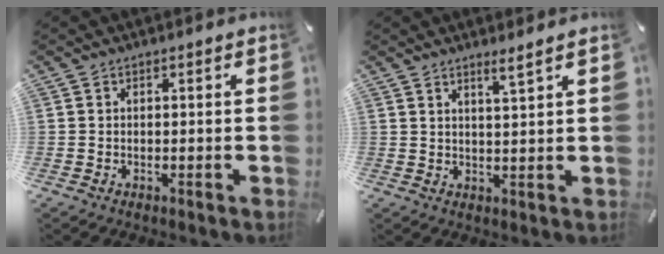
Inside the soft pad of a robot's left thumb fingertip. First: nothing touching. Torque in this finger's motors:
{"motor_torque": [0.30, -0.16, -0.17, -0.16, 0.04]}